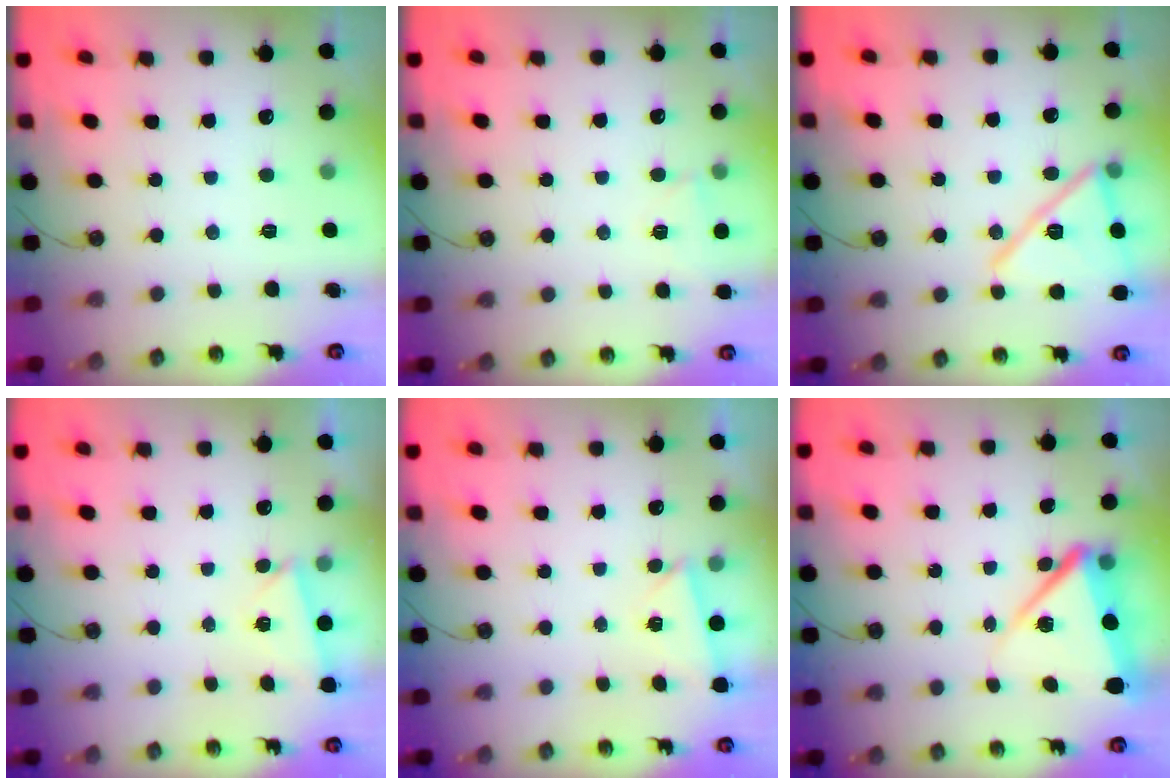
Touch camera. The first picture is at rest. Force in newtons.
{"total": 2.7, "press": 2.6, "slide": 0.7}
{"total": 17.1, "press": 15.3, "slide": 7.5}
{"total": 2.6, "press": 2.6, "slide": 0.3}
{"total": 2.6, "press": 2.6, "slide": 0.3}
{"total": 8.8, "press": 8.7, "slide": 0.9}